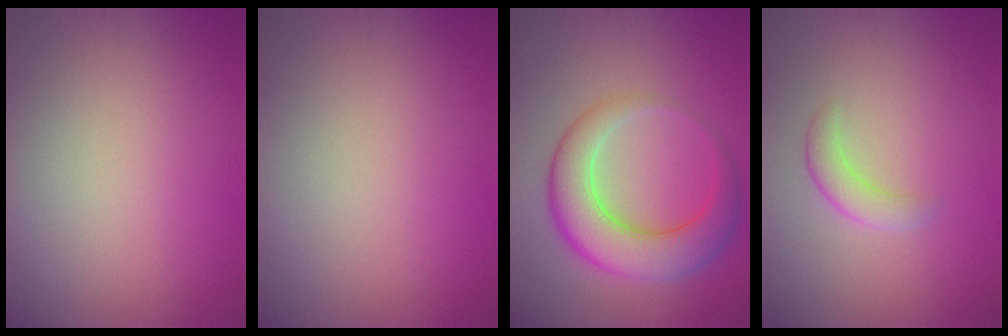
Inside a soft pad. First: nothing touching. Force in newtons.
{"total": 0.0}
{"total": 7.0, "press": 7.0, "slide": 0.3}
{"total": 2.0, "press": 1.9, "slide": 0.2}